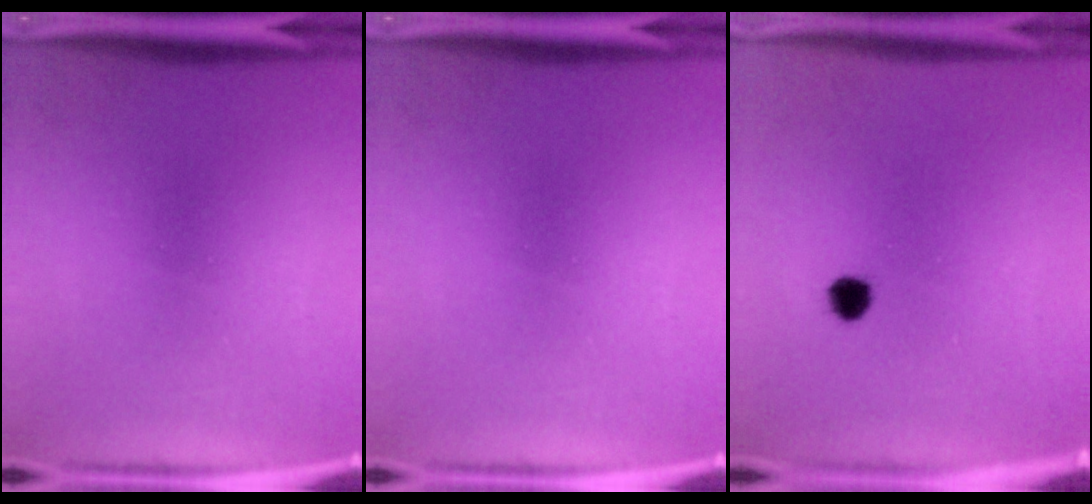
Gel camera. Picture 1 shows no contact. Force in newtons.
{"total": 0.0}
{"total": 2.4}